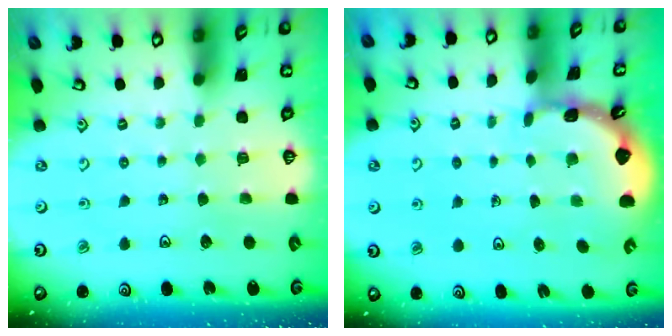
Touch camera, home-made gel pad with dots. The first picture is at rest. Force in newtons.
{"total": 1.8, "press": 1.8, "slide": 0.2}